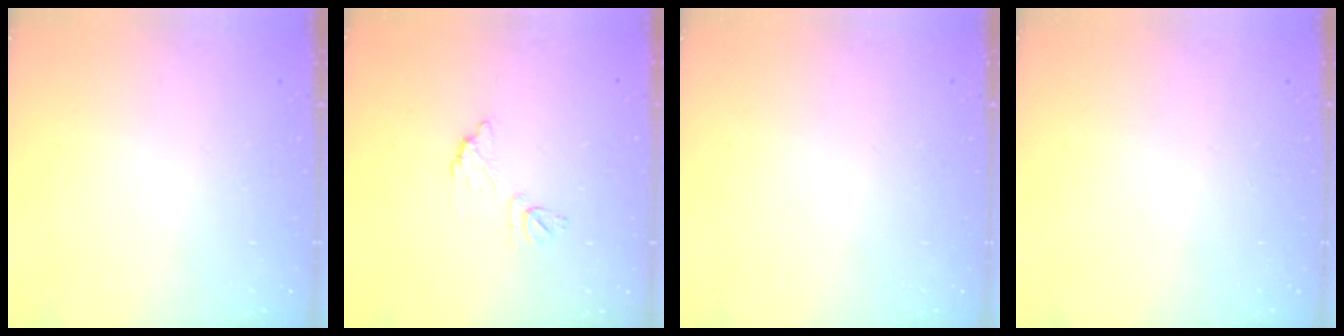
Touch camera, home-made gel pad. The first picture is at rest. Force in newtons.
{"total": 6.6, "press": 6.6, "slide": 0.4}
{"total": 0.0}
{"total": 0.0}